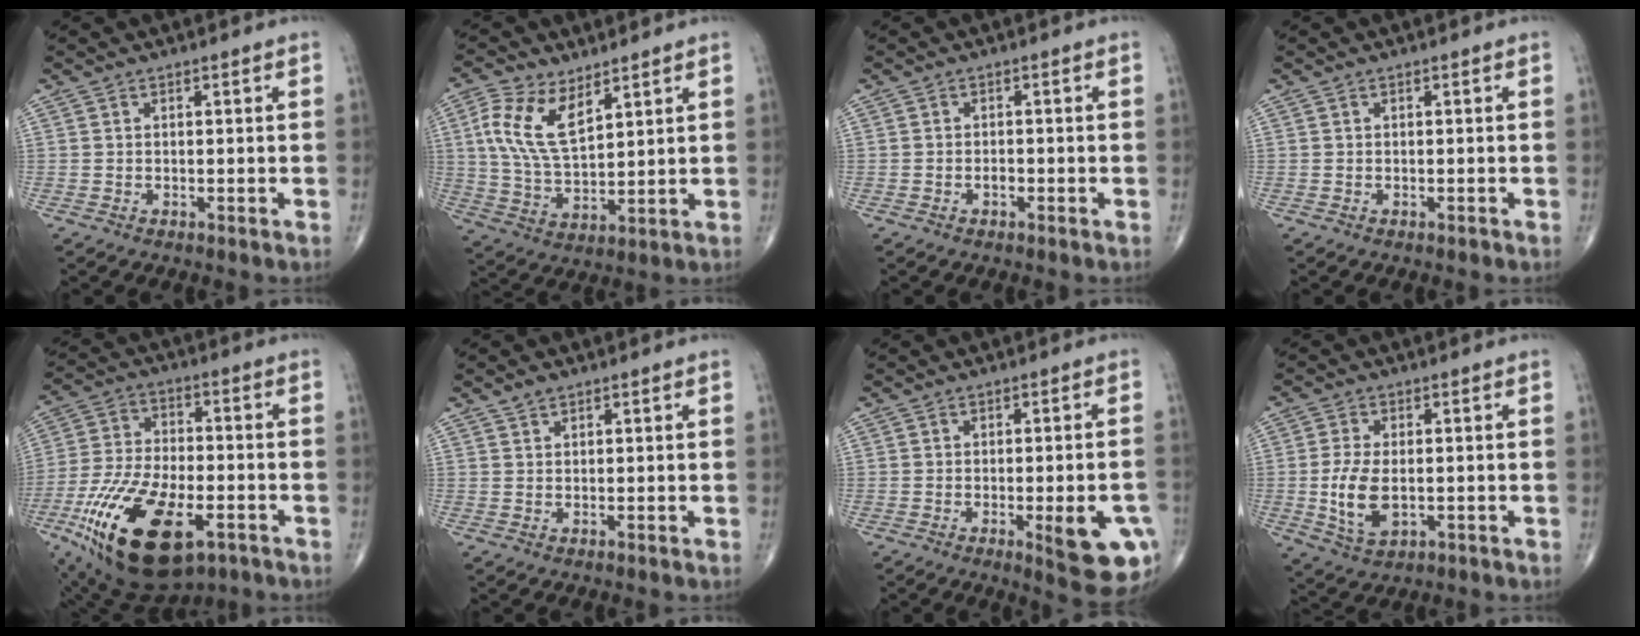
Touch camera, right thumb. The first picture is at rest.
{"total": 12.0, "force": [5.4, 6.0, 8.9], "torque": [-0.169, -0.018, 0.111]}
{"total": 1.0, "force": [-0.5, 0.7, 0.6], "torque": [-0.007, 0.003, -0.009]}
{"total": 0.0}
{"total": 23.3, "force": [-10.1, 11.0, 17.9], "torque": [-0.377, 0.009, -0.166]}
{"total": 1.6, "force": [1.2, 0.9, 0.6], "torque": [-0.004, -0.003, 0.021]}
{"total": 11.5, "force": [-3.7, 3.1, 10.5], "torque": [-0.118, -0.001, -0.038]}
{"total": 8.2, "force": [-0.9, 4.5, 6.8], "torque": [-0.137, -0.009, -0.010]}